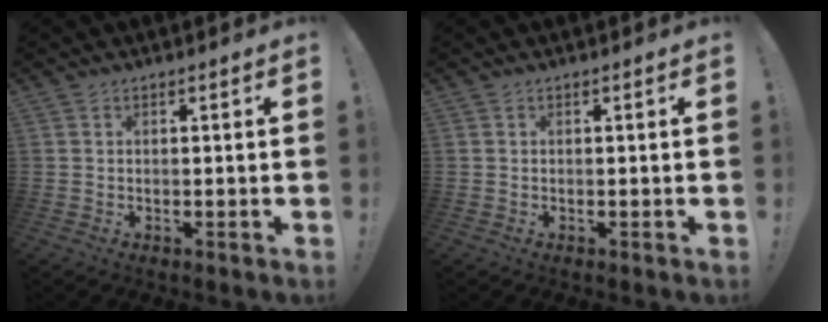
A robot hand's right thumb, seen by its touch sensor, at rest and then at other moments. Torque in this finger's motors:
{"motor_torque": [-0.03, 0.03, 0.00, 0.00, 0.00]}